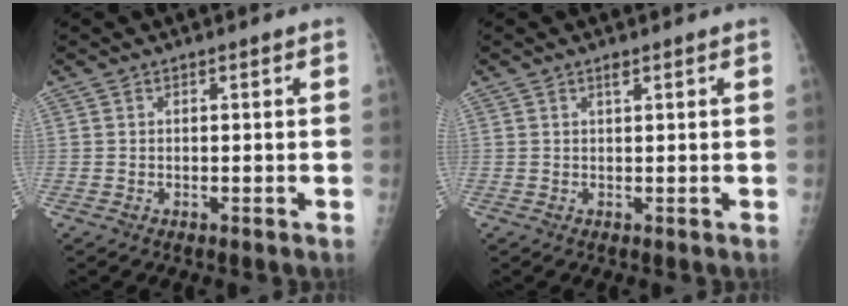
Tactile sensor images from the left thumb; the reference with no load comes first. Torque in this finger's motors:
{"motor_torque": [0.20, -0.12, 0.16, -0.05, 0.02]}